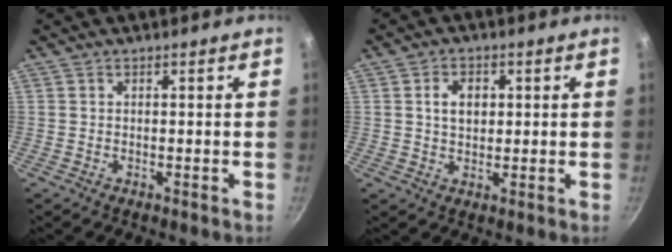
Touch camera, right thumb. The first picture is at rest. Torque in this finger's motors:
{"motor_torque": [-0.14, 0.24, 0.65, -0.33, -0.01]}